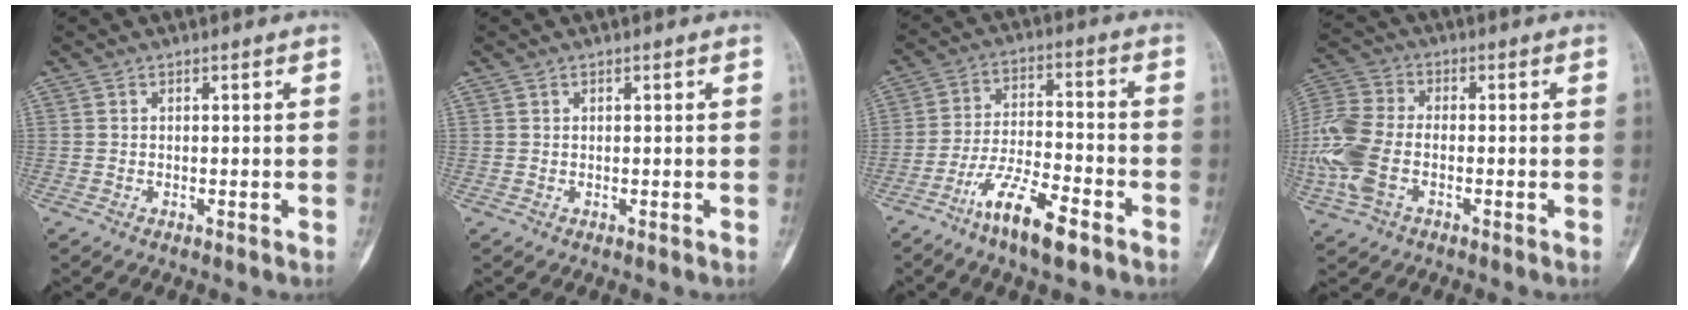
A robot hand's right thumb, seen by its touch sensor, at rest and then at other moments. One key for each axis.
{"total": 0.0}
{"total": 11.6, "fx": -7.3, "fy": 2.9, "fz": 8.5, "tx": -0.167, "ty": 0.040, "tz": -0.130}
{"total": 12.4, "fx": -3.0, "fy": 7.7, "fz": 9.2, "tx": -0.222, "ty": 0.016, "tz": -0.065}